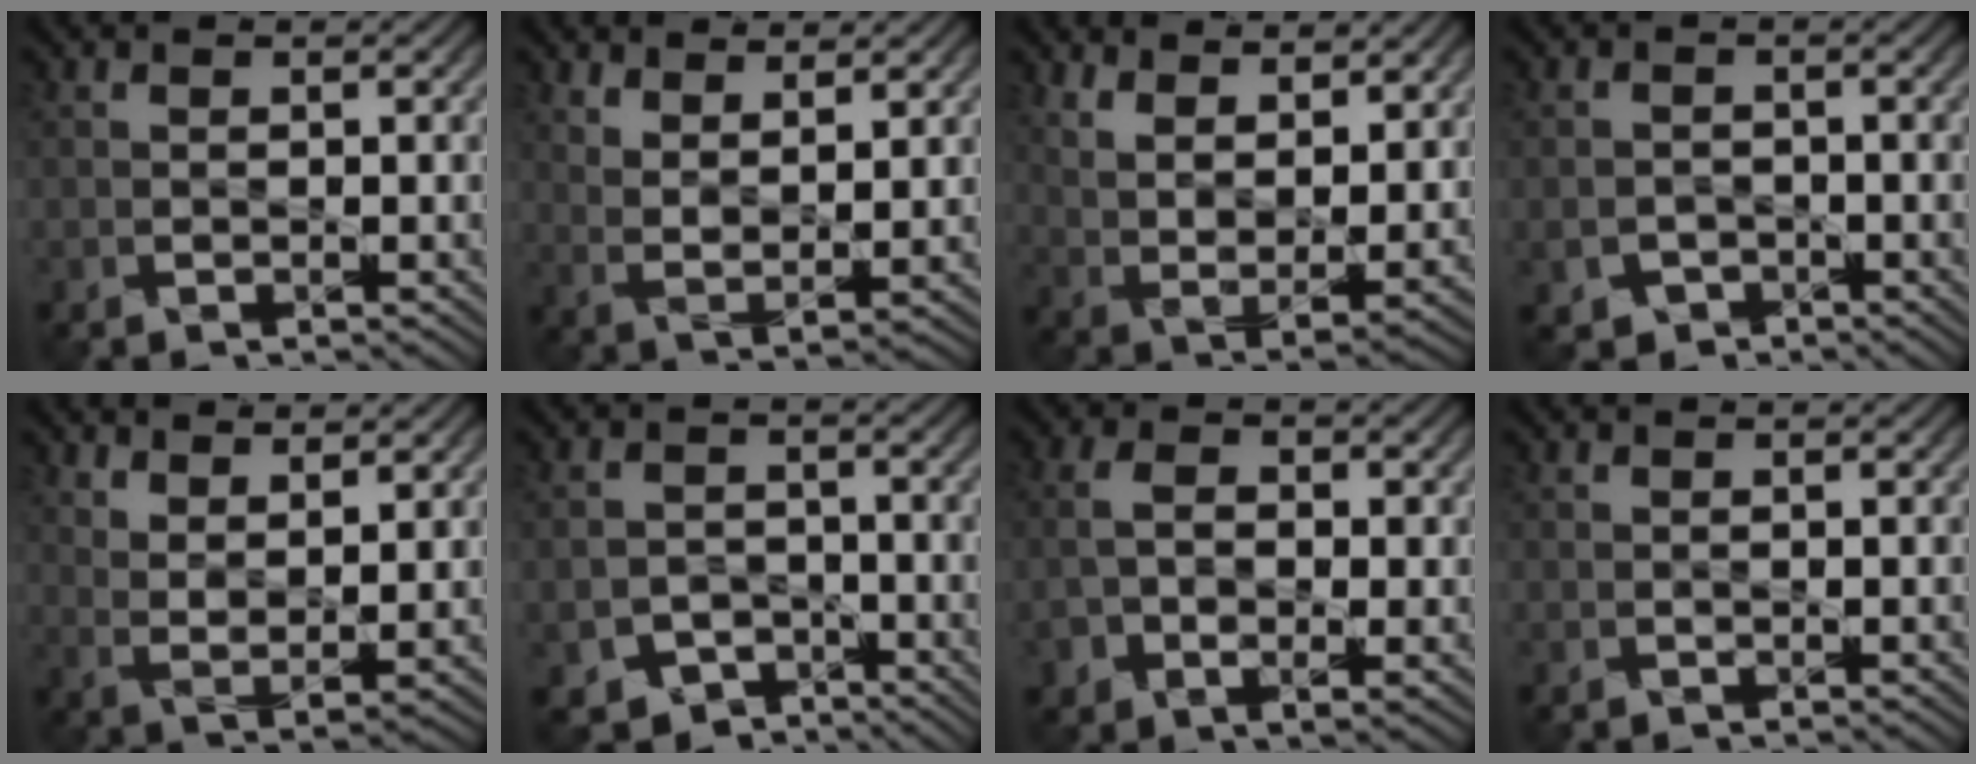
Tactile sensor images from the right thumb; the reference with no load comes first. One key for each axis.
{"total": 4.7, "fx": 3.4, "fy": 1.1, "fz": 3.1, "tx": -0.070, "ty": -0.015, "tz": 0.071}
{"total": 8.2, "fx": 5.7, "fy": 2.9, "fz": 5.1, "tx": -0.114, "ty": -0.015, "tz": 0.113}
{"total": 2.6, "fx": -1.4, "fy": 2.1, "fz": 0.7, "tx": -0.015, "ty": -0.008, "tz": -0.027}
{"total": 5.2, "fx": 3.8, "fy": 1.3, "fz": 3.3, "tx": -0.072, "ty": -0.016, "tz": 0.080}
{"total": 4.8, "fx": -3.1, "fy": 3.4, "fz": 1.4, "tx": -0.027, "ty": -0.008, "tz": -0.051}
{"total": 5.6, "fx": -0.7, "fy": 3.7, "fz": 4.1, "tx": -0.086, "ty": -0.009, "tz": -0.007}
{"total": 0.0}